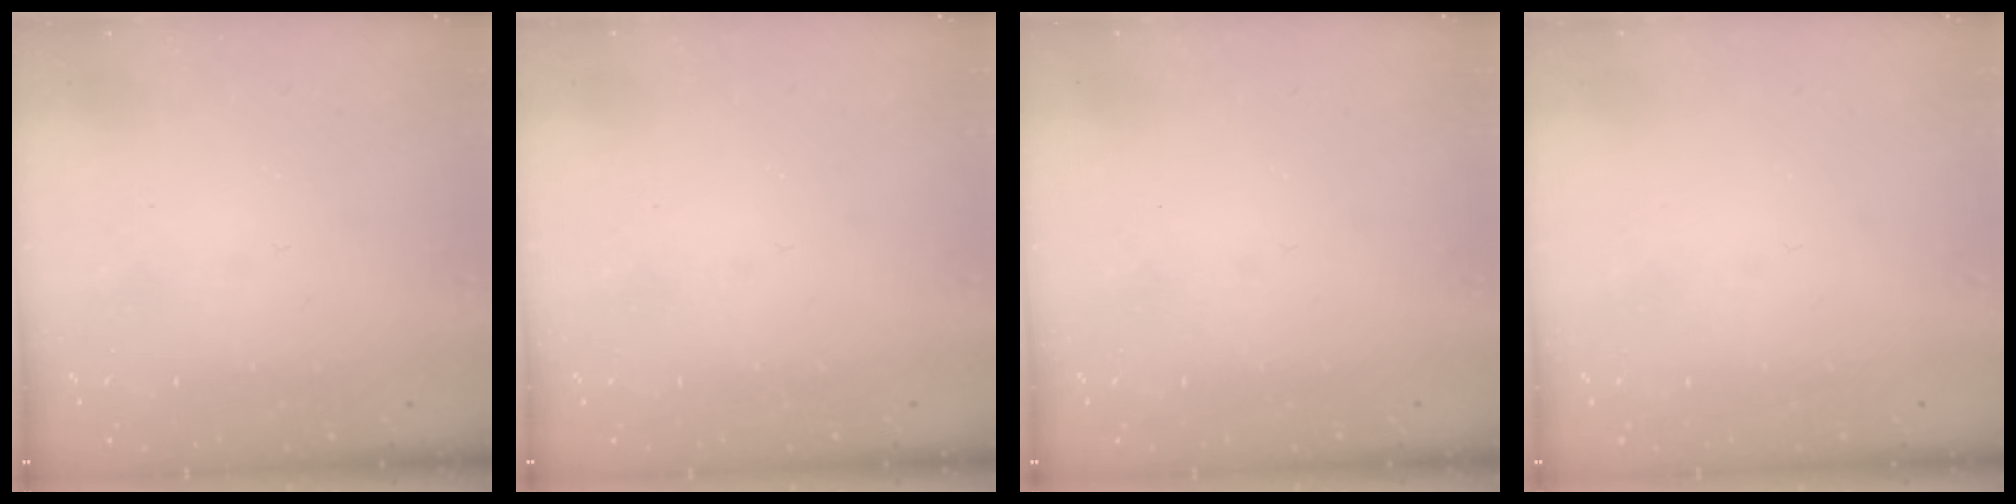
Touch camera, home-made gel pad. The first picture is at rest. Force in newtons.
{"total": 0.0}
{"total": 0.0}
{"total": 0.0}